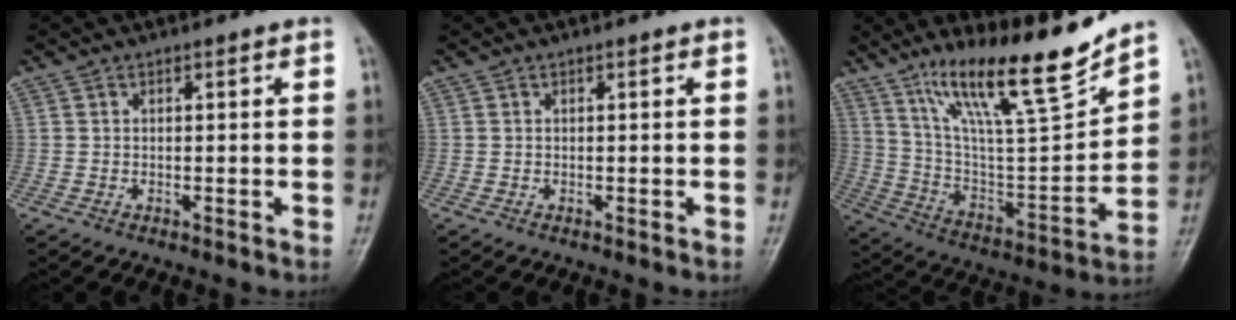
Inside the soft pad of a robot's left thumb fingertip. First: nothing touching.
{"total": 0.0}
{"total": 20.7, "force": [15.2, 3.3, 13.7], "torque": [-0.198, -0.080, 0.271]}